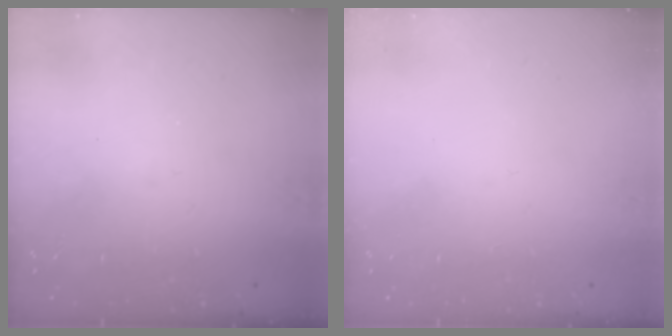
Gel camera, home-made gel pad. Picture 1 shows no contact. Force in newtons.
{"total": 0.0}